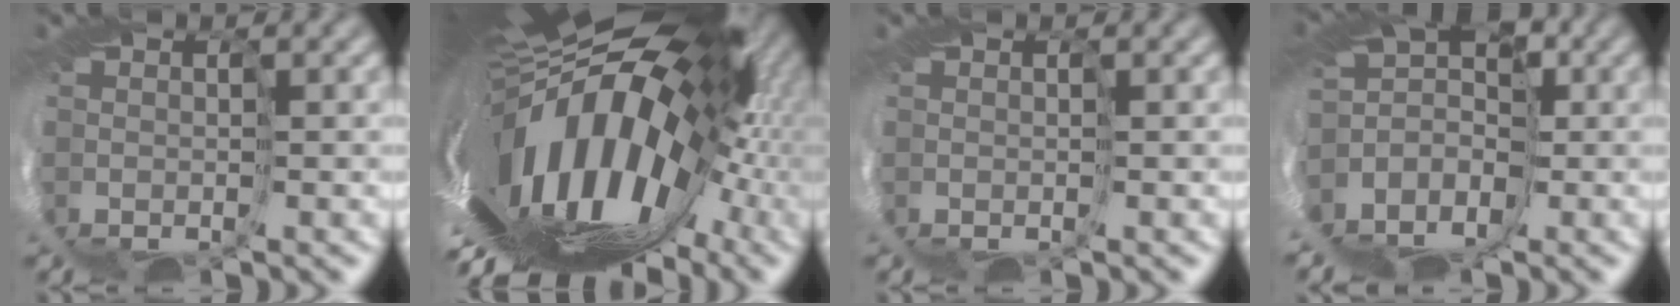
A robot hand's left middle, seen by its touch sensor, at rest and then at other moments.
{"total": 14.0, "force": [0.8, 6.2, 12.5], "torque": [-0.182, -0.020, -0.008]}
{"total": 0.0}
{"total": 3.3, "force": [0.3, 1.6, 2.8], "torque": [-0.050, 0.000, 0.007]}